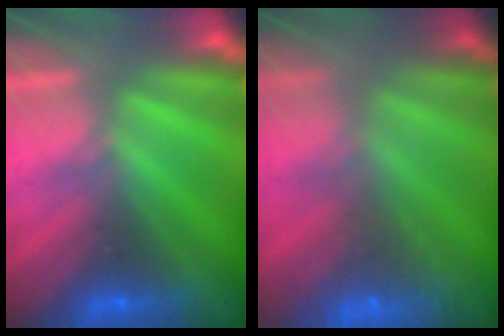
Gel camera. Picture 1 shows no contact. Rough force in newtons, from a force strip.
{"total": 7.6}